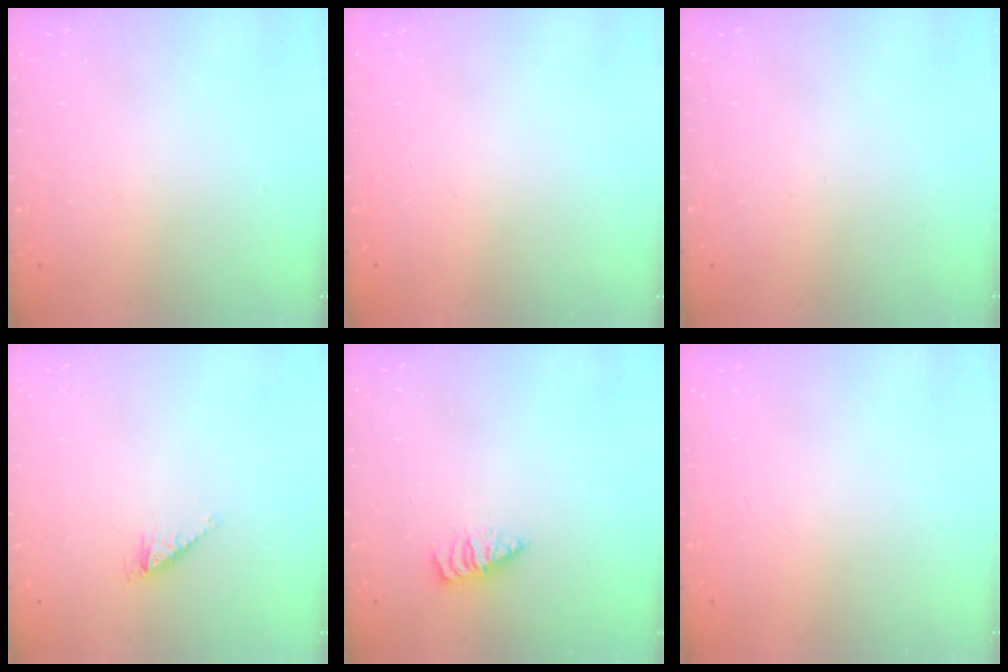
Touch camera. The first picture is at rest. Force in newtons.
{"total": 0.0}
{"total": 0.0}
{"total": 1.5, "press": 1.4, "slide": 0.1}
{"total": 2.1, "press": 2.0, "slide": 0.3}
{"total": 0.0}